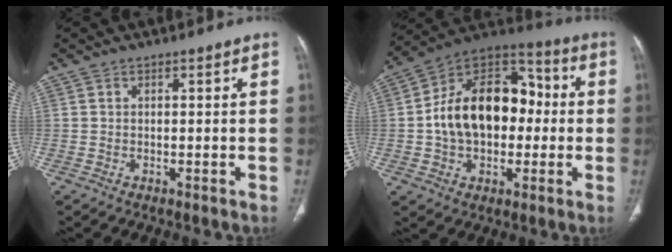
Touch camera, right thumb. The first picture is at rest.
{"total": 20.3, "force": [-0.2, 13.7, 14.9], "torque": [-0.208, 0.039, -0.006]}